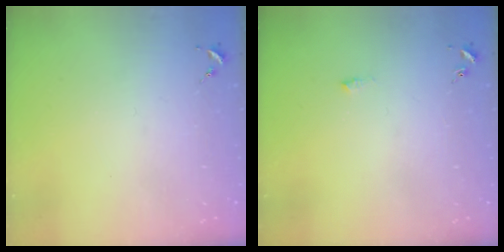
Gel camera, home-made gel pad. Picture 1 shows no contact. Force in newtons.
{"total": 4.3, "press": 4.3, "slide": 0.7}